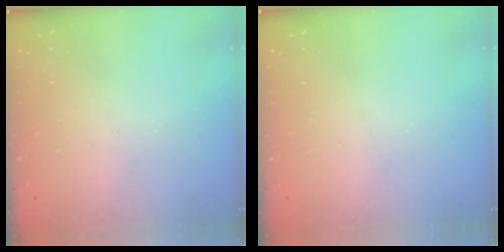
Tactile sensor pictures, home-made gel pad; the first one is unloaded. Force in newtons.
{"total": 0.0}